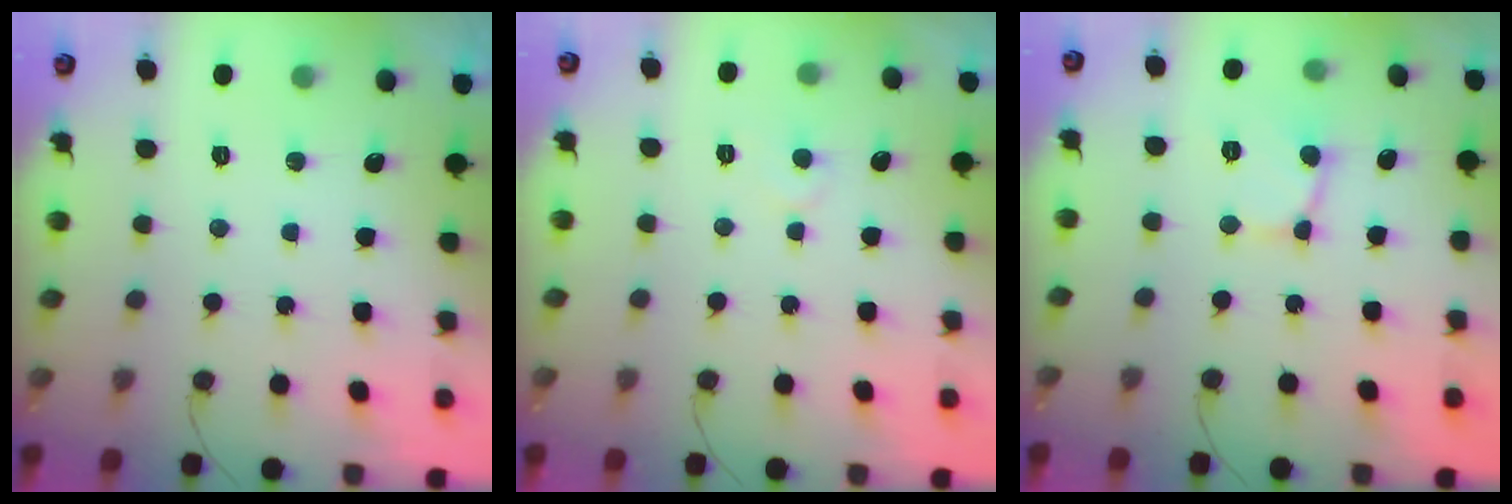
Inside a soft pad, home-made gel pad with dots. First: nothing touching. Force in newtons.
{"total": 5.0, "press": 5.0, "slide": 0.5}
{"total": 2.7, "press": 2.7, "slide": 0.2}